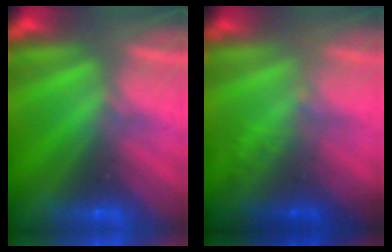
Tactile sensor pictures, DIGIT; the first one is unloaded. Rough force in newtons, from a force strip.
{"total": 1.9}